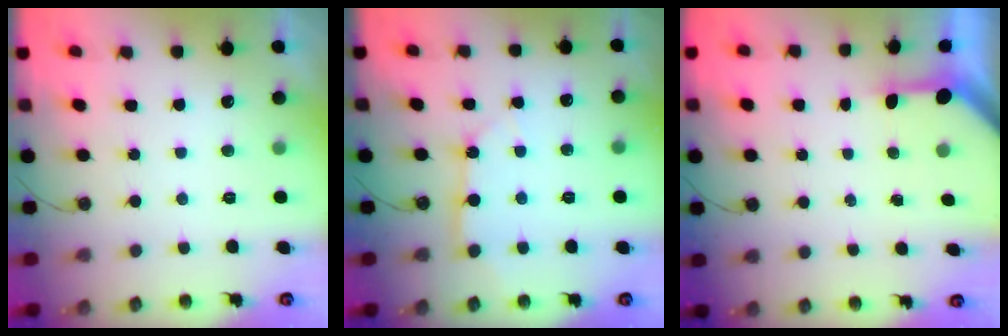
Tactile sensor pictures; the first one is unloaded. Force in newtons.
{"total": 4.2, "press": 4.2, "slide": 0.5}
{"total": 3.2, "press": 3.2, "slide": 0.2}